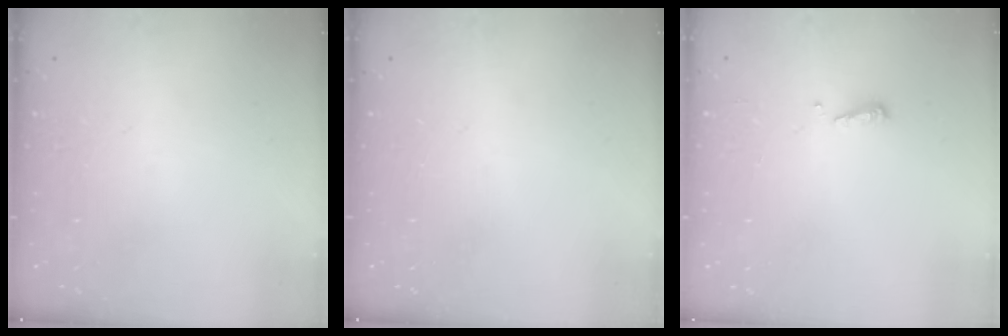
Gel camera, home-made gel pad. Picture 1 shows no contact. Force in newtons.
{"total": 0.0}
{"total": 3.7, "press": 3.6, "slide": 0.6}